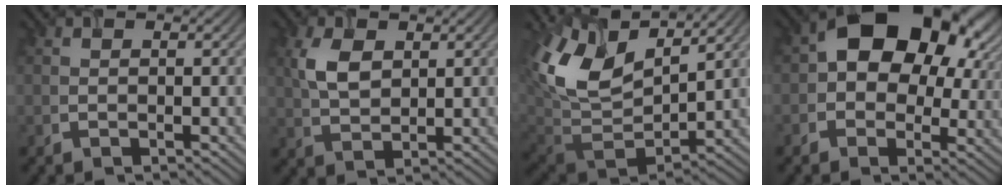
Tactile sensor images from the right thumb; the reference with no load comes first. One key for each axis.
{"total": 4.0, "fx": 1.3, "fy": 2.5, "fz": 2.8, "tx": -0.072, "ty": 0.000, "tz": 0.037}
{"total": 13.6, "fx": 5.7, "fy": 7.9, "fz": 9.5, "tx": -0.220, "ty": 0.013, "tz": 0.117}
{"total": 14.0, "fx": 3.6, "fy": 9.8, "fz": 9.4, "tx": -0.127, "ty": 0.002, "tz": 0.063}